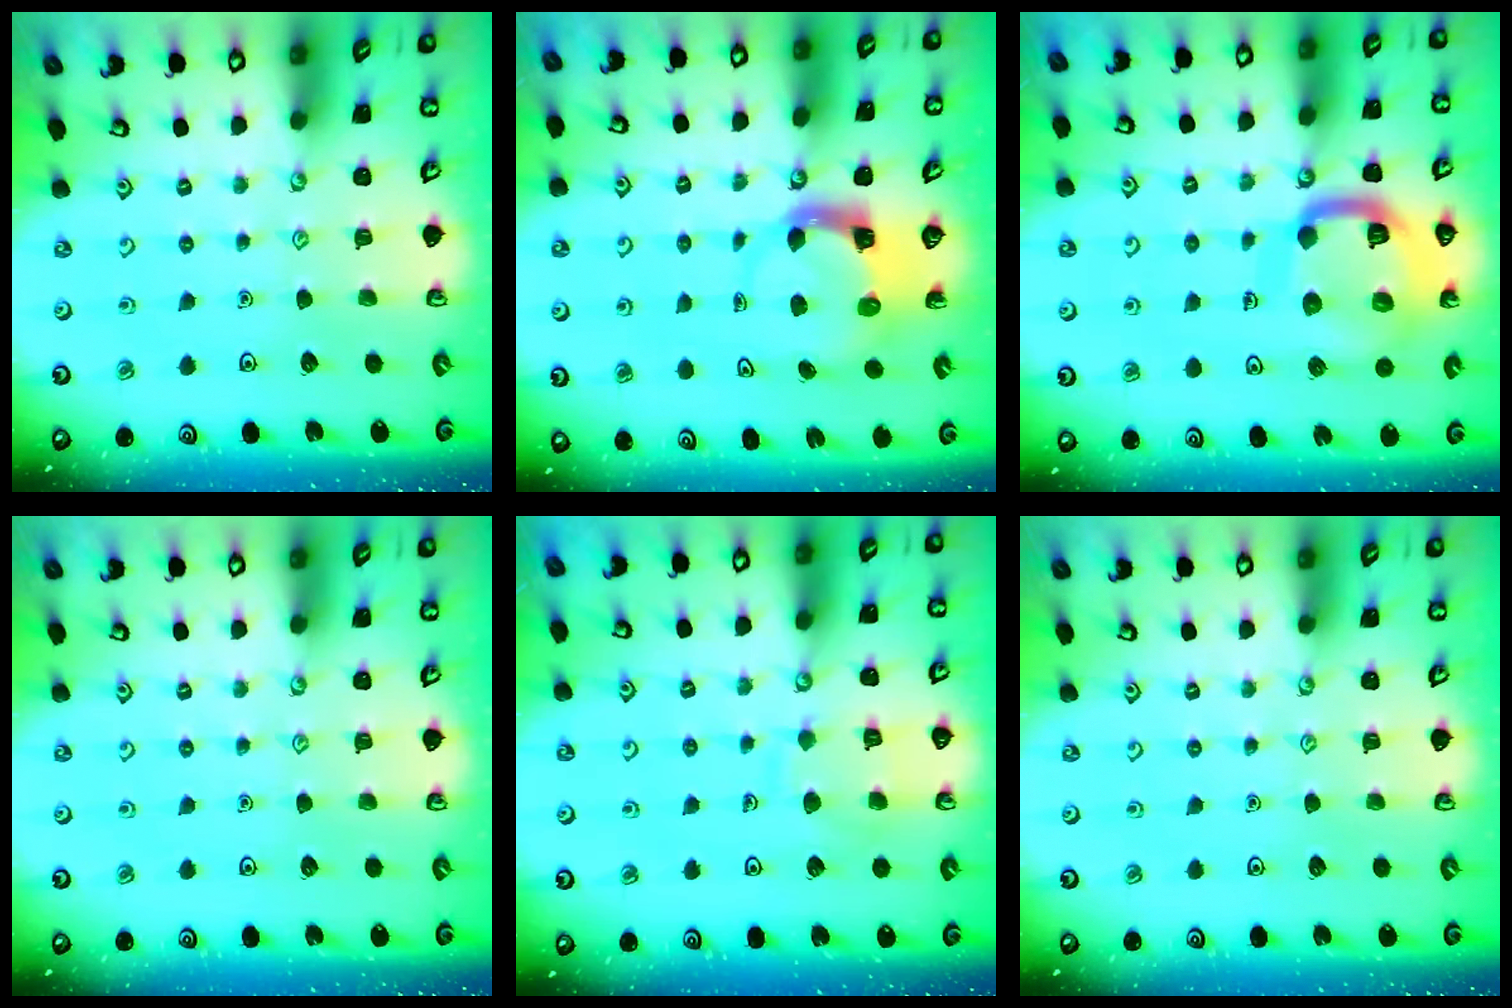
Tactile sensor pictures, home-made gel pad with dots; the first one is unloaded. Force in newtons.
{"total": 3.6, "press": 3.6, "slide": 0.5}
{"total": 18.2, "press": 18.1, "slide": 2.0}
{"total": 0.0}
{"total": 8.0, "press": 8.0, "slide": 0.8}
{"total": 0.0}